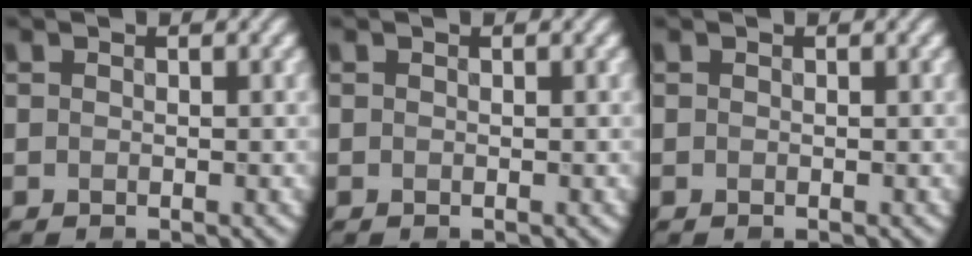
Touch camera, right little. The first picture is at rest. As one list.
[{"total": 0.0}, {"total": 0.0}]